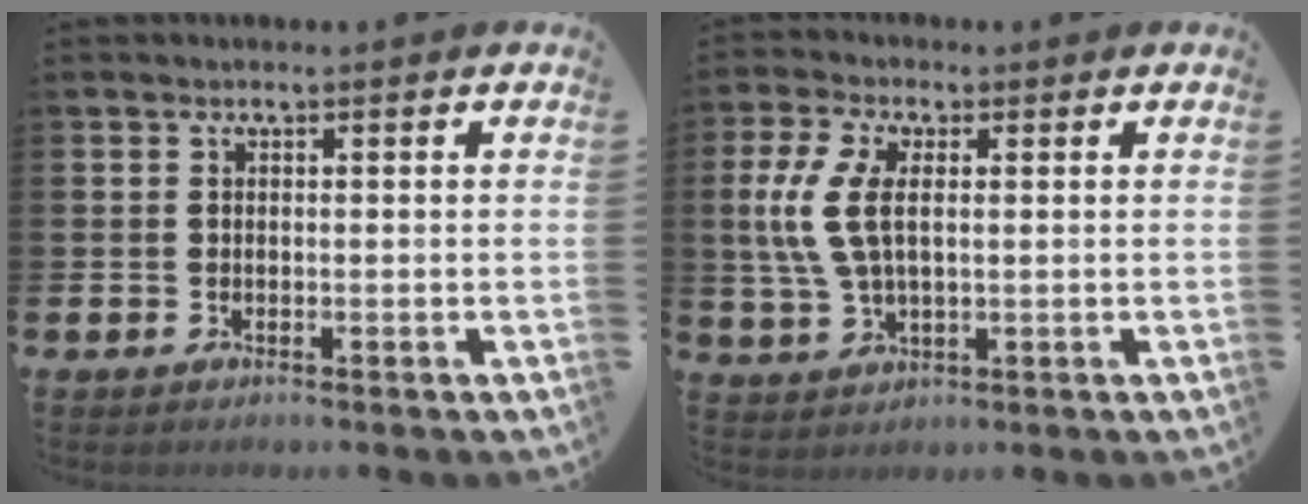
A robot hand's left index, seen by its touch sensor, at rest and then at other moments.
{"total": 7.3, "force": [1.8, 3.6, 6.0], "torque": [-0.151, 0.007, 0.028]}